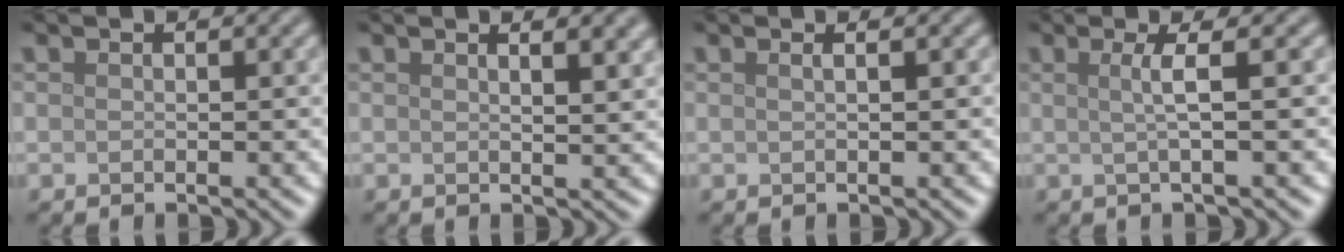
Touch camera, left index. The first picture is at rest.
{"total": 3.6, "force": [2.0, 1.5, 2.7], "torque": [-0.013, 0.016, 0.014]}
{"total": 1.4, "force": [0.6, 0.7, 1.1], "torque": [-0.004, -0.001, -0.006]}
{"total": 2.5, "force": [0.3, 0.5, 2.4], "torque": [-0.042, 0.005, -0.002]}